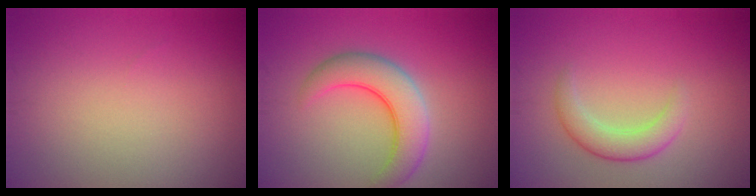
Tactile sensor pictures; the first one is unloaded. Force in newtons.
{"total": 5.4, "press": 5.4, "slide": 0.3}
{"total": 2.8, "press": 2.8, "slide": 0.2}